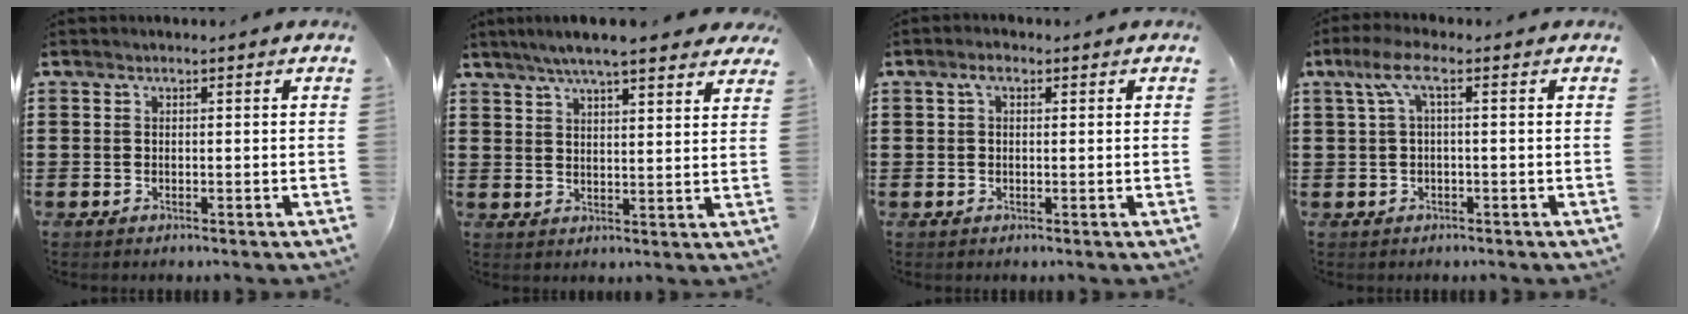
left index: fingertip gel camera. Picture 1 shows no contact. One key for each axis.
{"total": 6.1, "fx": 5.3, "fy": 0.4, "fz": 3.1, "tx": -0.076, "ty": -0.012, "tz": 0.092}
{"total": 2.2, "fx": 0.7, "fy": 1.1, "fz": 1.8, "tx": -0.038, "ty": 0.008, "tz": 0.012}
{"total": 4.5, "fx": 0.4, "fy": 1.1, "fz": 4.3, "tx": -0.092, "ty": 0.004, "tz": 0.001}